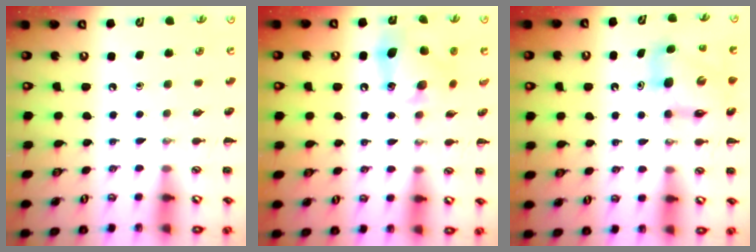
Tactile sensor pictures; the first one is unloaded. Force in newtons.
{"total": 11.8, "press": 11.7, "slide": 1.6}
{"total": 7.3, "press": 7.3, "slide": 0.4}